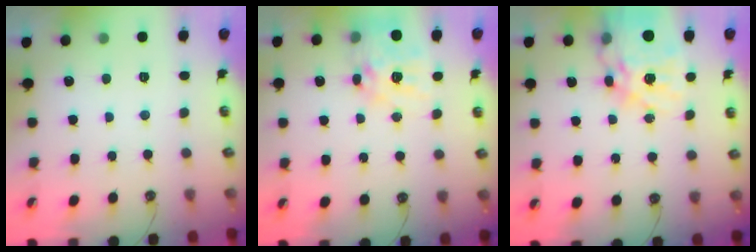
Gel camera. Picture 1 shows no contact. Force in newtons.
{"total": 15.2, "press": 15.2, "slide": 1.3}
{"total": 22.2, "press": 22.0, "slide": 2.1}